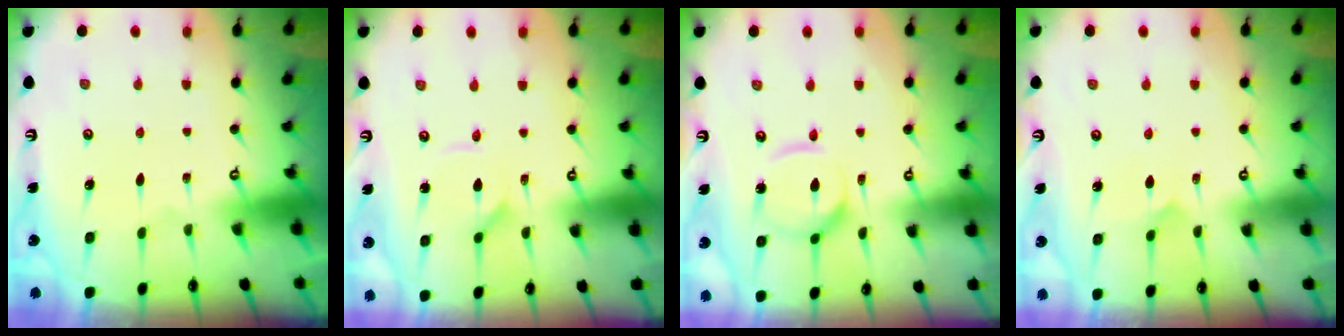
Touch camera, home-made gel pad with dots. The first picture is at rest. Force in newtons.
{"total": 1.6, "press": 1.5, "slide": 0.2}
{"total": 10.7, "press": 10.7, "slide": 0.9}
{"total": 3.6, "press": 3.6, "slide": 0.3}